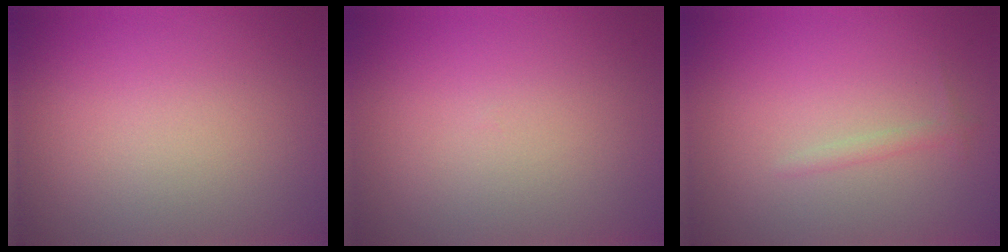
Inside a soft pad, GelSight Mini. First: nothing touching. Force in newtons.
{"total": 0.0}
{"total": 0.8, "press": 0.8, "slide": 0.0}